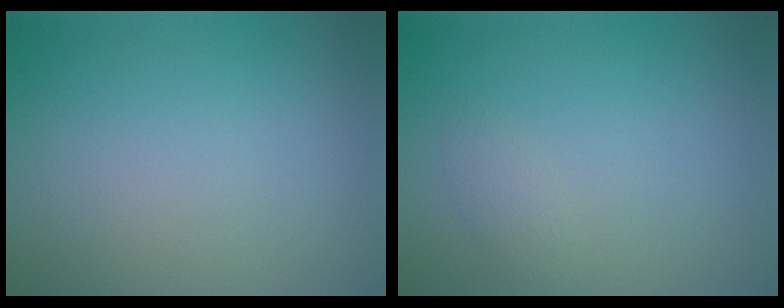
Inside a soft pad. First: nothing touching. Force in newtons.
{"total": 0.8, "press": 0.8, "slide": 0.0}